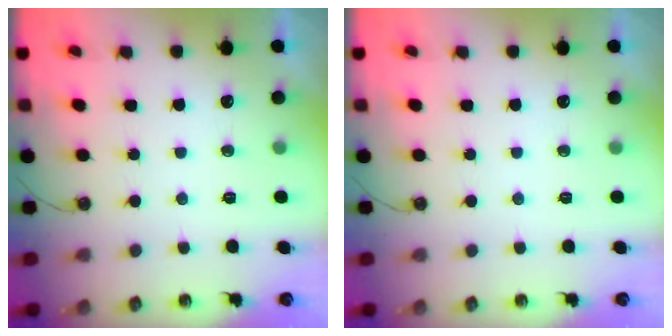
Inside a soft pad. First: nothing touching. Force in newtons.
{"total": 0.0}